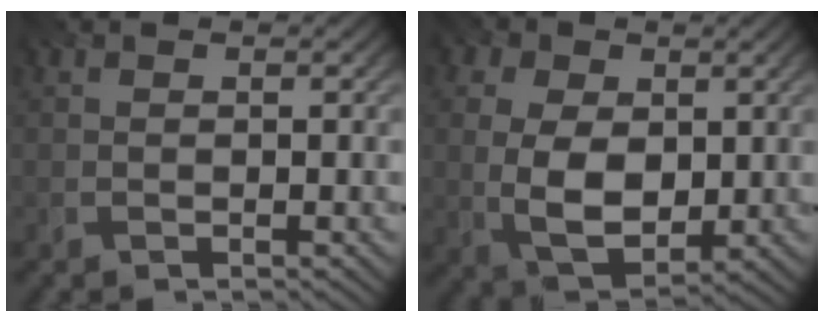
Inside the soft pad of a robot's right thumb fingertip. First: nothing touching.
{"total": 9.4, "force": [0.6, 6.3, 7.0], "torque": [-0.167, -0.002, 0.001]}